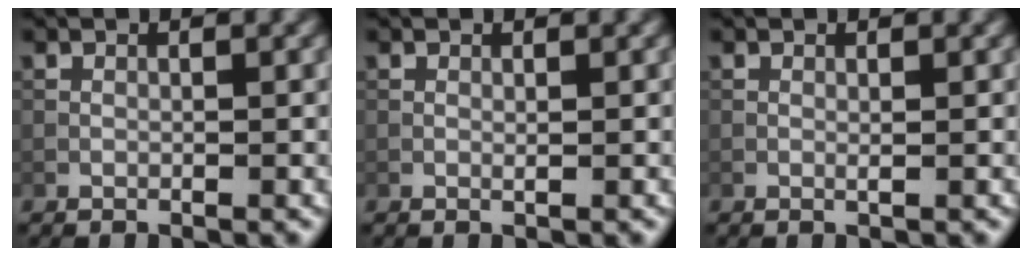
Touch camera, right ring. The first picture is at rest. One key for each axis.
{"total": 0.0}
{"total": 0.0}